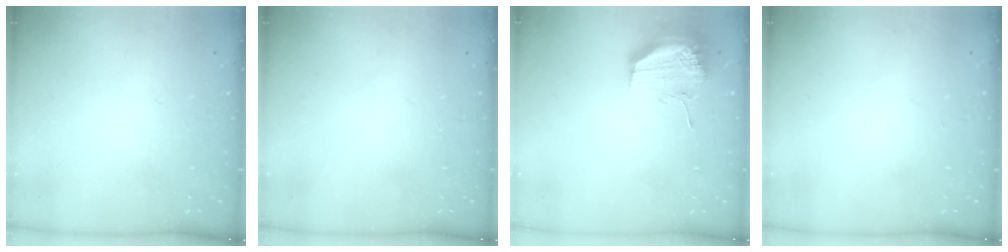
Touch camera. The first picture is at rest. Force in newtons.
{"total": 13.4, "press": 3.0, "slide": 13.1}
{"total": 17.9, "press": 13.8, "slide": 11.4}
{"total": 0.0}